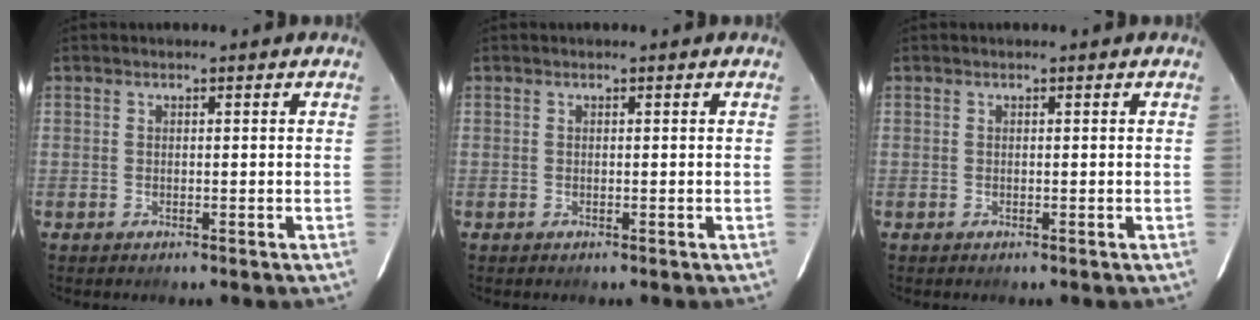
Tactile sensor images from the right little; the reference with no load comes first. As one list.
[{"total": 0.0}, {"total": 0.0}]